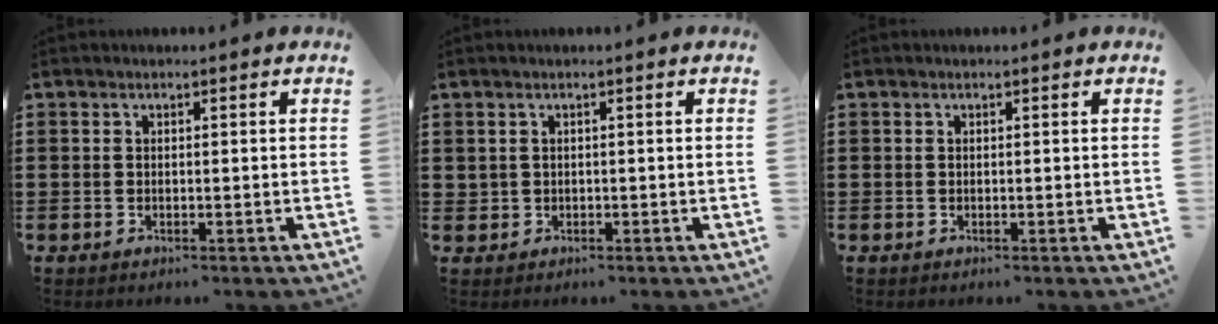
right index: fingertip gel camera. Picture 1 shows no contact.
{"total": 0.7, "force": [0.0, 0.7, 0.1], "torque": [-0.004, 0.004, -0.001]}
{"total": 0.0}